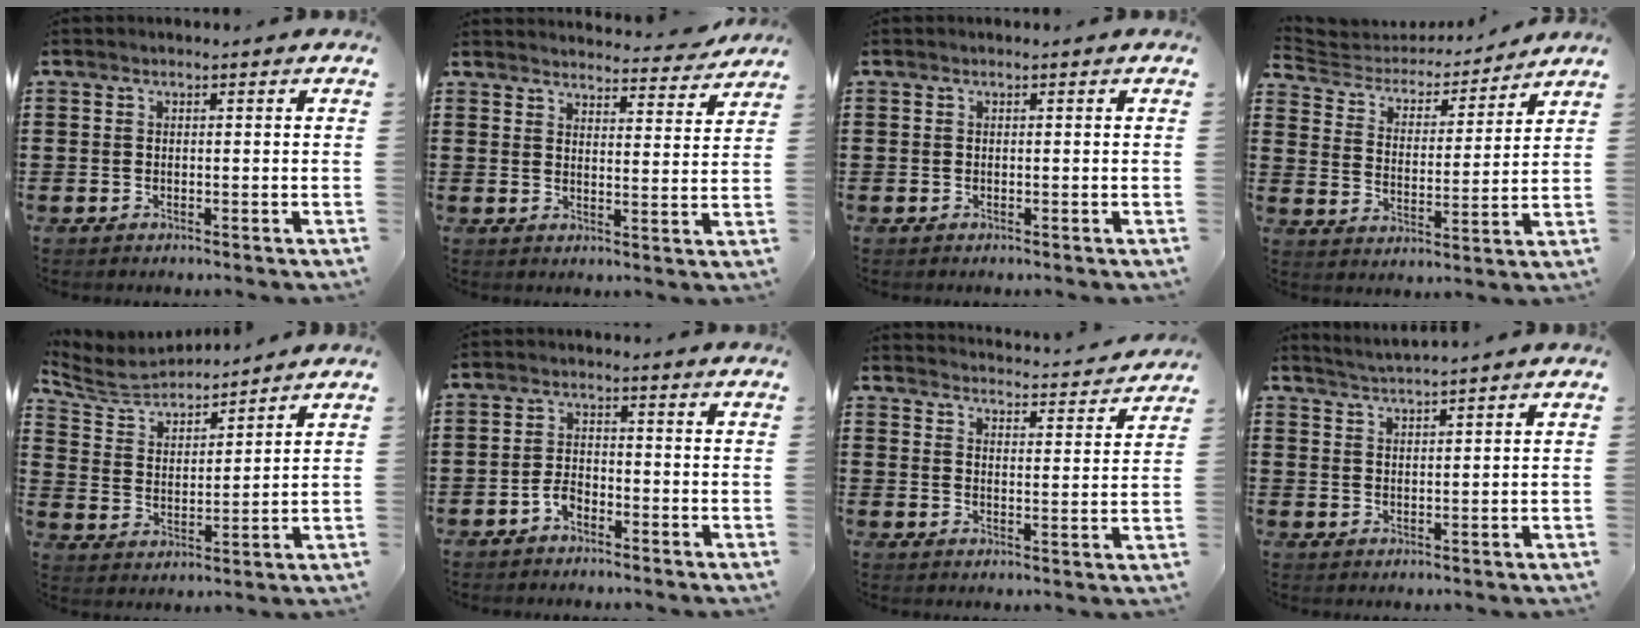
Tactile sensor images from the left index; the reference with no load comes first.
{"total": 4.0, "force": [4.0, 0.0, 0.3], "torque": [-0.013, -0.026, 0.069]}
{"total": 0.0}
{"total": 3.9, "force": [3.7, 1.1, 0.5], "torque": [-0.037, -0.028, 0.055]}
{"total": 5.7, "force": [5.3, 1.3, 1.4], "torque": [-0.057, -0.028, 0.090]}
{"total": 2.7, "force": [-1.8, 1.3, 1.4], "torque": [-0.037, 0.003, -0.039]}
{"total": 3.4, "force": [3.4, -0.4, 0.0], "torque": [-0.012, -0.035, 0.053]}
{"total": 2.3, "force": [2.2, -0.7, 0.1], "torque": [-0.007, -0.009, 0.041]}